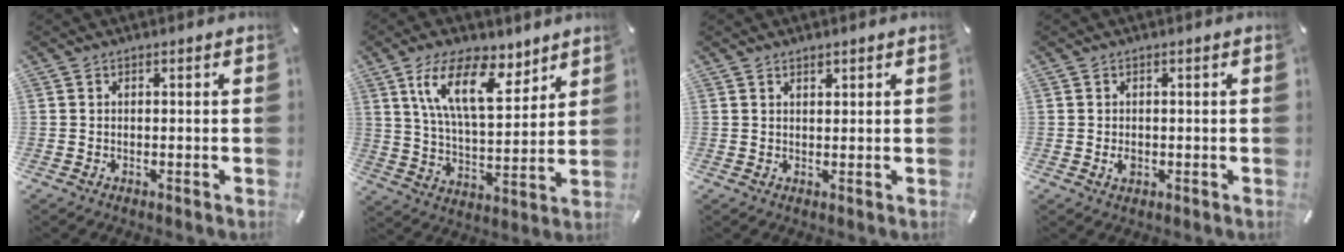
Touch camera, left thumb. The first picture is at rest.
{"total": 15.3, "force": [9.5, 6.8, 9.9], "torque": [-0.193, -0.033, 0.168]}
{"total": 1.2, "force": [1.1, 0.5, 0.3], "torque": [-0.006, 0.000, 0.020]}
{"total": 1.6, "force": [-0.2, 1.2, 1.0], "torque": [-0.029, 0.001, -0.006]}